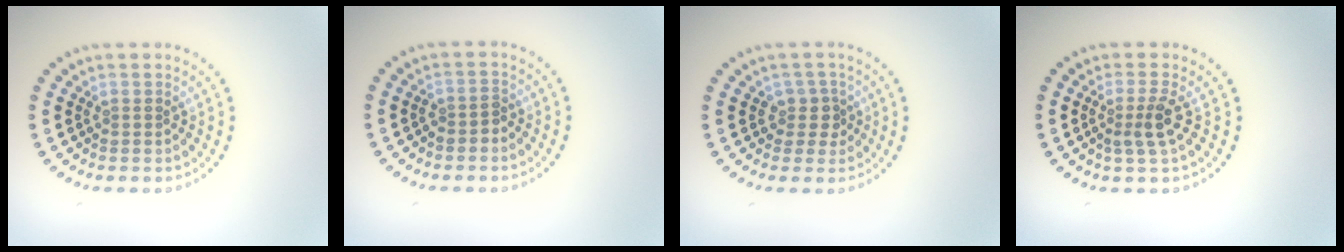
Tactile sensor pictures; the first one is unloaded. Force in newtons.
{"total": 1.2, "press": 1.1, "slide": 0.6}
{"total": 2.0, "press": 1.7, "slide": 1.1}
{"total": 2.4, "press": 1.8, "slide": 1.5}